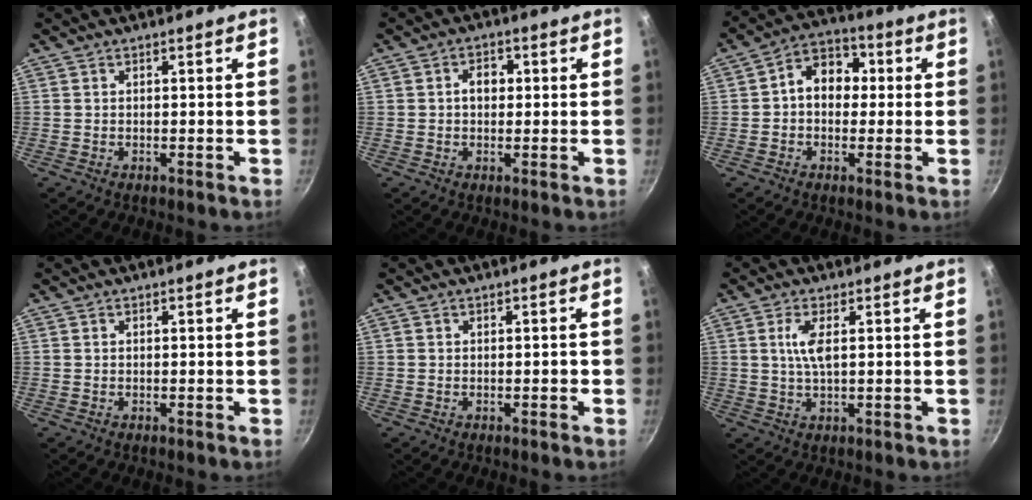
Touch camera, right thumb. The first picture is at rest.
{"total": 3.6, "force": [0.3, 2.8, 2.3], "torque": [-0.013, 0.010, 0.001]}
{"total": 8.7, "force": [0.6, 6.8, 5.5], "torque": [-0.040, 0.023, -0.010]}
{"total": 0.0}
{"total": 0.9, "force": [-0.3, 0.6, 0.6], "torque": [-0.001, 0.007, -0.005]}
{"total": 4.2, "force": [0.8, 1.2, 4.0], "torque": [-0.086, 0.000, 0.018]}